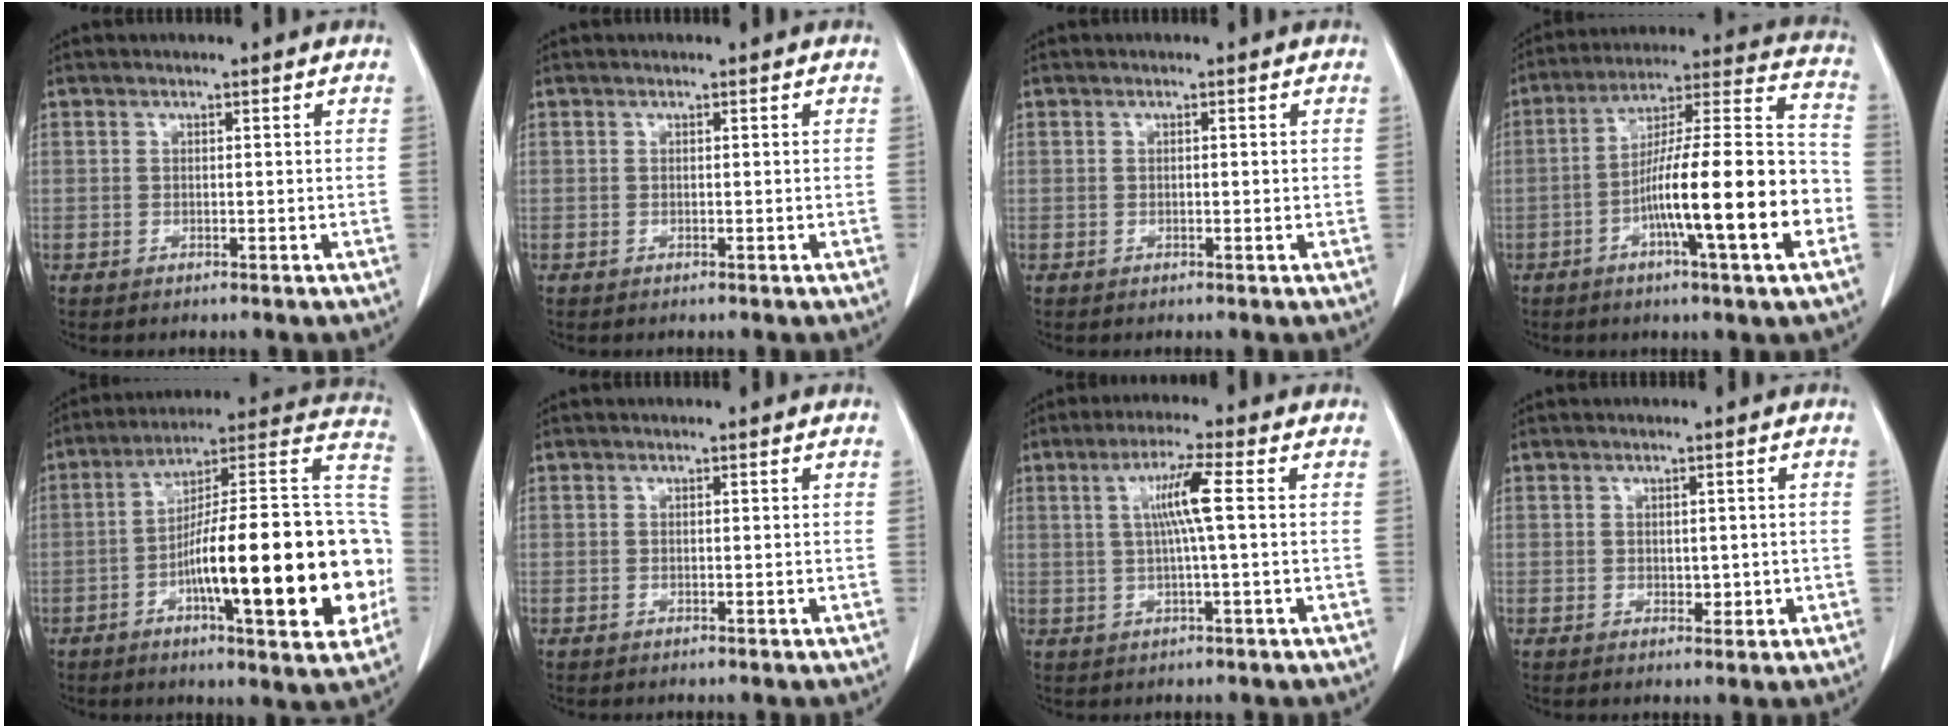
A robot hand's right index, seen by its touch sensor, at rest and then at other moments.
{"total": 0.0}
{"total": 0.7, "force": [0.0, 0.2, 0.7], "torque": [-0.012, 0.000, 0.001]}
{"total": 19.0, "force": [-5.8, 1.1, 18.0], "torque": [-0.272, 0.013, -0.090]}
{"total": 26.6, "force": [-6.0, 4.2, 25.6], "torque": [-0.312, 0.019, -0.089]}
{"total": 0.0}
{"total": 6.0, "force": [1.0, -0.6, 5.9], "torque": [-0.111, 0.006, 0.021]}
{"total": 1.9, "force": [-0.1, 1.3, 1.4], "torque": [-0.012, 0.001, 0.007]}